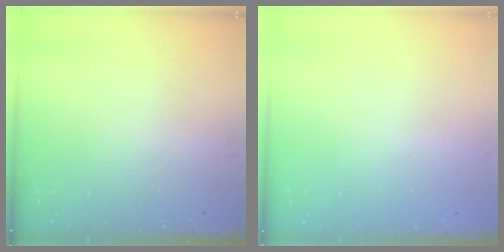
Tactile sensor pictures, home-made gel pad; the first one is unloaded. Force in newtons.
{"total": 0.0}